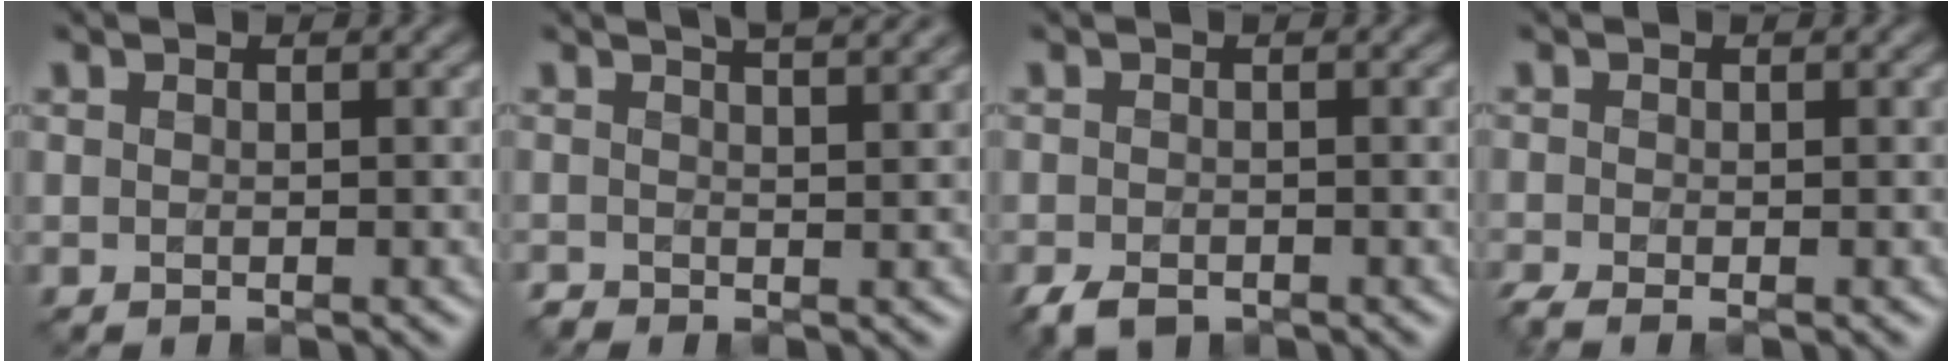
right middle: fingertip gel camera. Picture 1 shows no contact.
{"total": 3.3, "force": [1.7, 1.3, 2.5], "torque": [-0.017, 0.017, 0.002]}
{"total": 2.2, "force": [-1.5, 1.2, 1.2], "torque": [-0.023, -0.005, -0.032]}
{"total": 1.8, "force": [-1.4, 0.4, 1.2], "torque": [-0.026, -0.012, -0.035]}